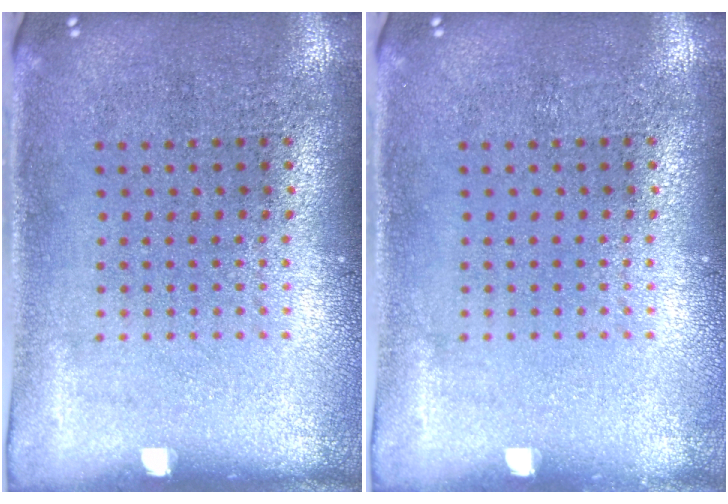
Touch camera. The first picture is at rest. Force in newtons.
{"total": 0.0}